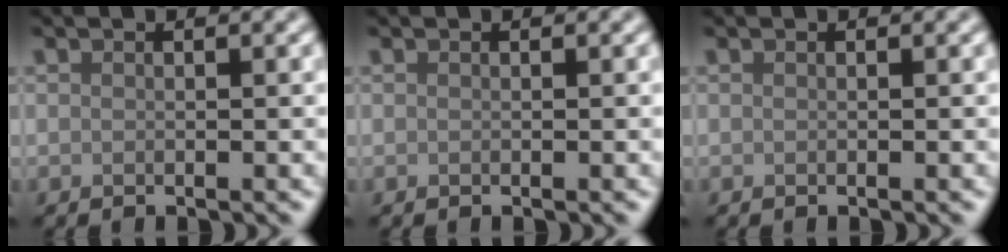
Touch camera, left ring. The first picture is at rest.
{"total": 0.0}
{"total": 0.0}